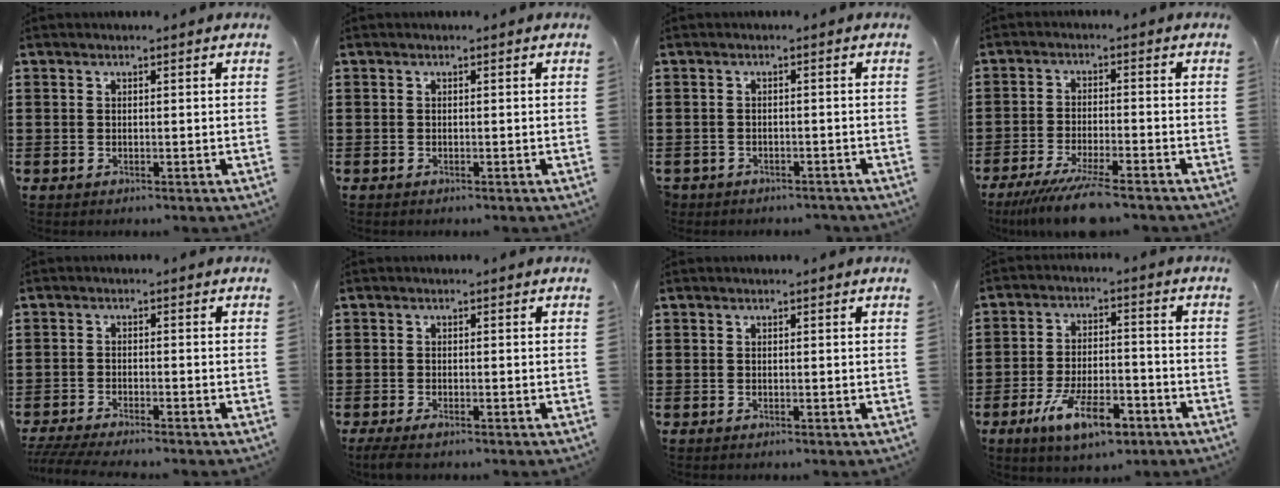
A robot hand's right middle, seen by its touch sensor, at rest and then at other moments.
{"total": 0.0}
{"total": 1.5, "force": [-1.5, 0.4, -0.1], "torque": [-0.003, 0.002, -0.034]}
{"total": 6.7, "force": [-5.5, 0.1, 3.7], "torque": [-0.078, -0.019, -0.102]}
{"total": 3.0, "force": [-2.8, -0.1, 1.0], "torque": [-0.031, -0.011, -0.061]}
{"total": 1.2, "force": [-0.9, 0.2, 0.8], "torque": [-0.016, -0.003, -0.016]}
{"total": 0.0}
{"total": 9.5, "force": [-5.8, 3.3, 6.8], "torque": [-0.136, 0.003, -0.105]}